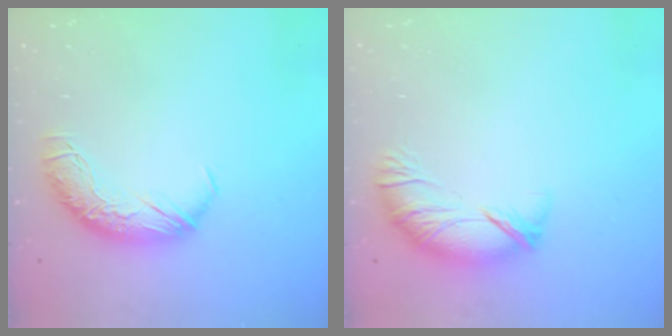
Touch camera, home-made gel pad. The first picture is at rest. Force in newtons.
{"total": 4.0, "press": 3.4, "slide": 2.1}